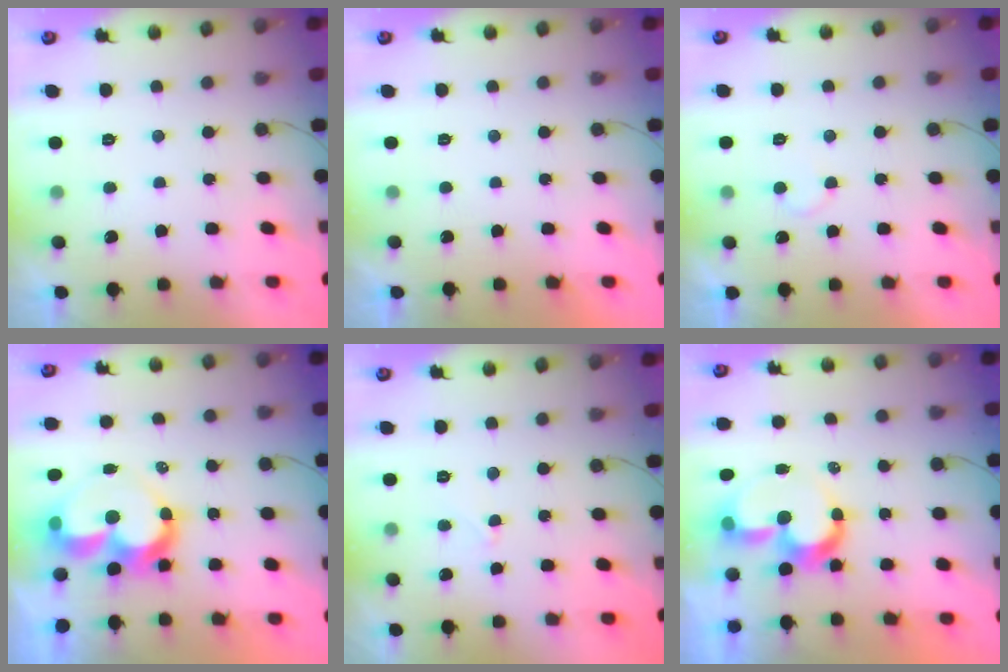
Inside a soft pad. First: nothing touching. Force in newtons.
{"total": 1.6, "press": 1.6, "slide": 0.1}
{"total": 3.2, "press": 3.2, "slide": 0.3}
{"total": 11.7, "press": 11.7, "slide": 0.8}
{"total": 2.0, "press": 2.0, "slide": 0.2}
{"total": 10.3, "press": 10.2, "slide": 0.7}